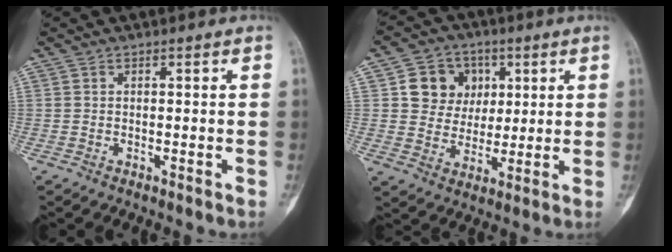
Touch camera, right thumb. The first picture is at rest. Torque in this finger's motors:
{"motor_torque": [1.09, 1.25, 0.11, -0.12, 0.00]}